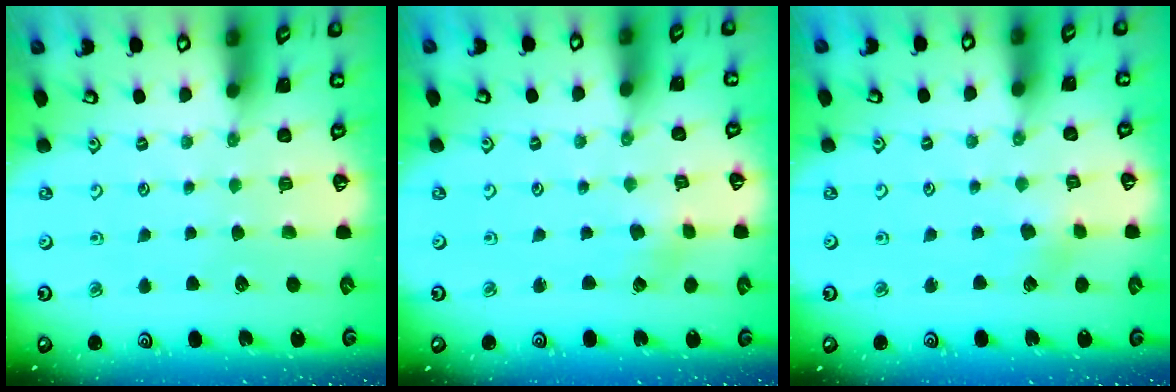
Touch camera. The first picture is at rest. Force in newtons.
{"total": 1.1, "press": 1.1, "slide": 0.2}
{"total": 3.4, "press": 3.3, "slide": 0.4}